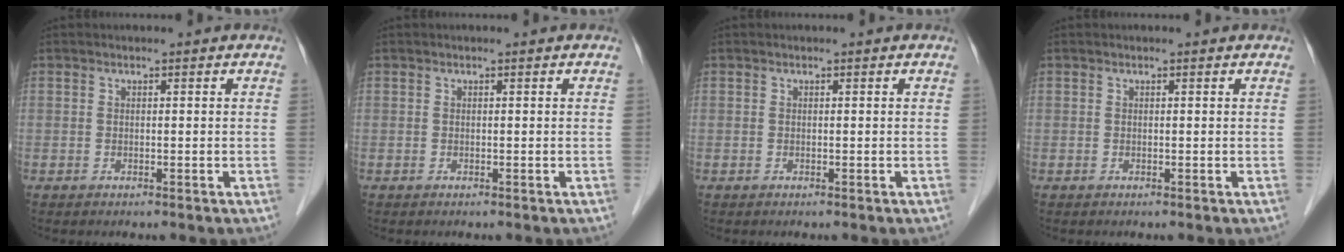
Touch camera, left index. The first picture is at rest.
{"total": 0.0}
{"total": 0.0}
{"total": 0.0}